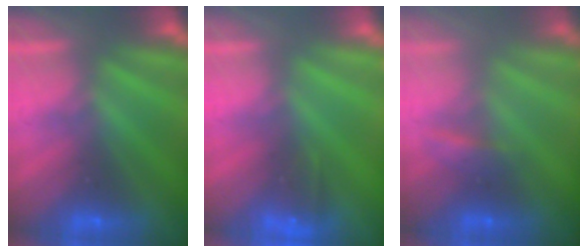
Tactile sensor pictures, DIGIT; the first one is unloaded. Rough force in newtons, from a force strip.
{"total": 4.7}
{"total": 2.2}